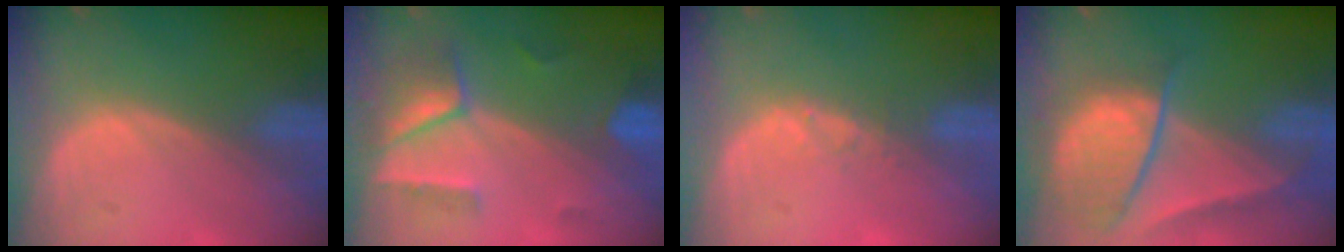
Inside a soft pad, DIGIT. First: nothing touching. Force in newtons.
{"total": 7.4, "press": 6.5, "slide": 3.6}
{"total": 1.3, "press": 1.0, "slide": 0.8}
{"total": 9.4, "press": 7.9, "slide": 5.1}